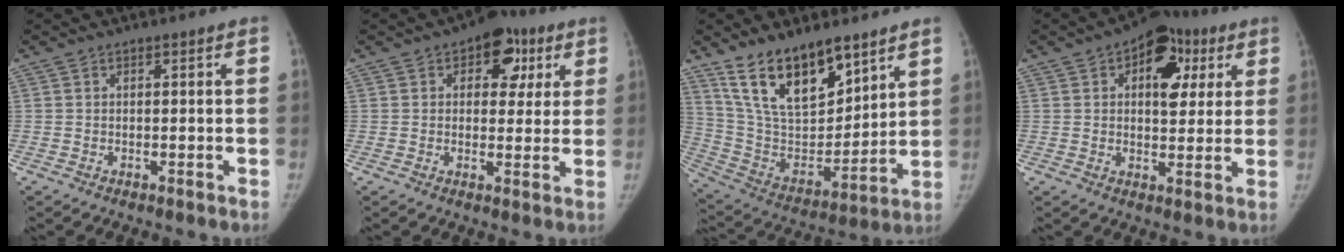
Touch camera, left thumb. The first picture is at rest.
{"total": 9.5, "force": [3.9, 6.2, 6.0], "torque": [-0.024, -0.005, 0.045]}
{"total": 19.4, "force": [13.0, 8.8, 11.3], "torque": [-0.148, -0.071, 0.251]}
{"total": 12.8, "force": [4.9, 7.8, 8.9], "torque": [-0.072, 0.003, 0.067]}